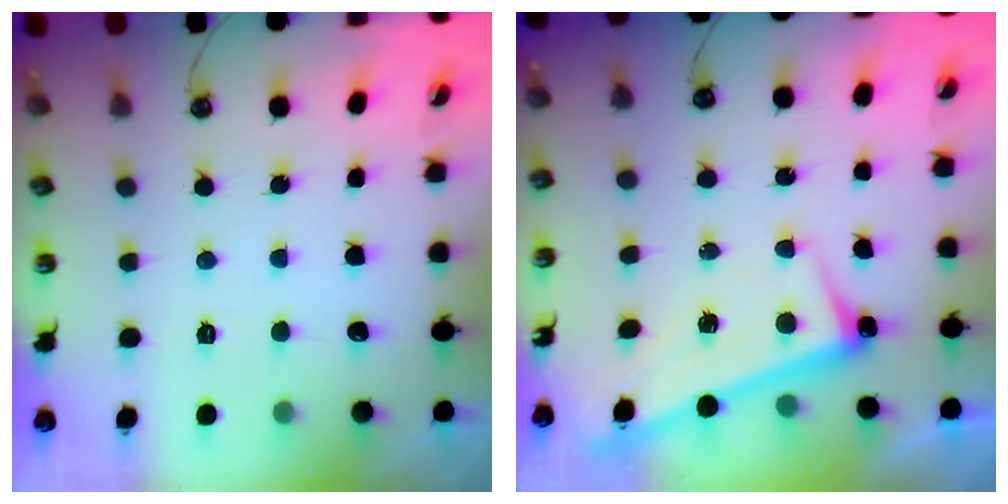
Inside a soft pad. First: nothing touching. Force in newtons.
{"total": 2.7, "press": 2.7, "slide": 0.4}